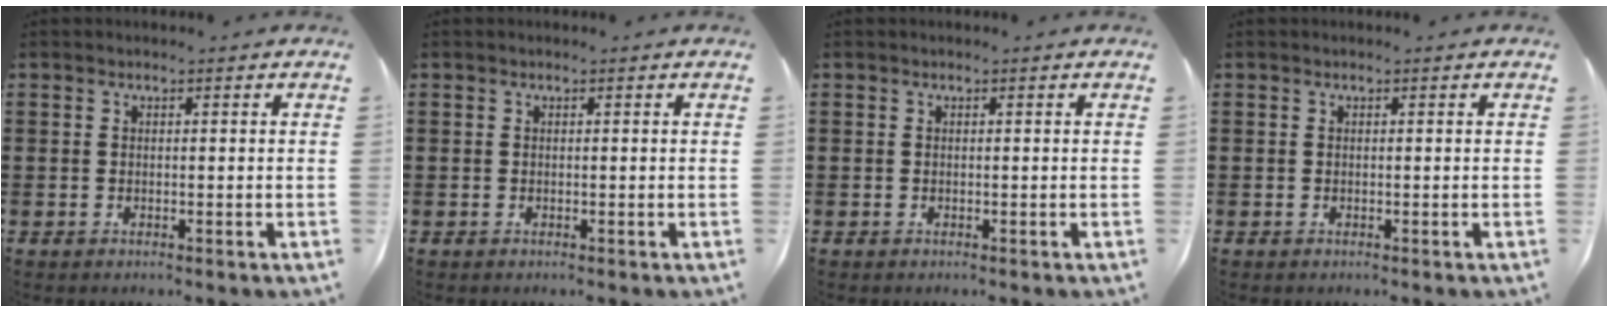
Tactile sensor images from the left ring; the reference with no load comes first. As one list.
[{"total": 0.0}, {"total": 0.0}, {"total": 0.0}]